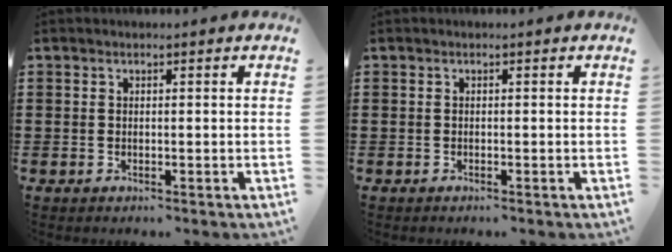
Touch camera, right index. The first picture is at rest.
{"total": 0.0}